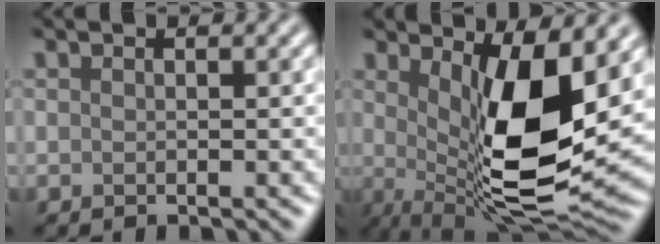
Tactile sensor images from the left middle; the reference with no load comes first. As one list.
[{"total": 11.0, "force": [1.4, 3.4, 10.3], "torque": [-0.168, -0.026, 0.034]}]